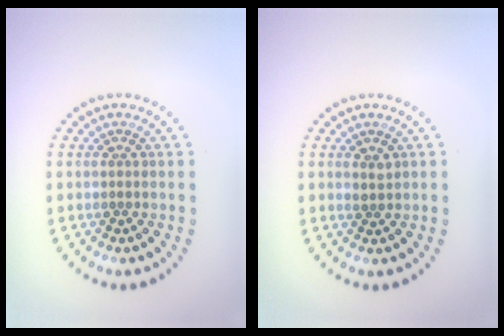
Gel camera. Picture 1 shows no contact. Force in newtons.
{"total": 0.8, "press": 0.8, "slide": 0.2}